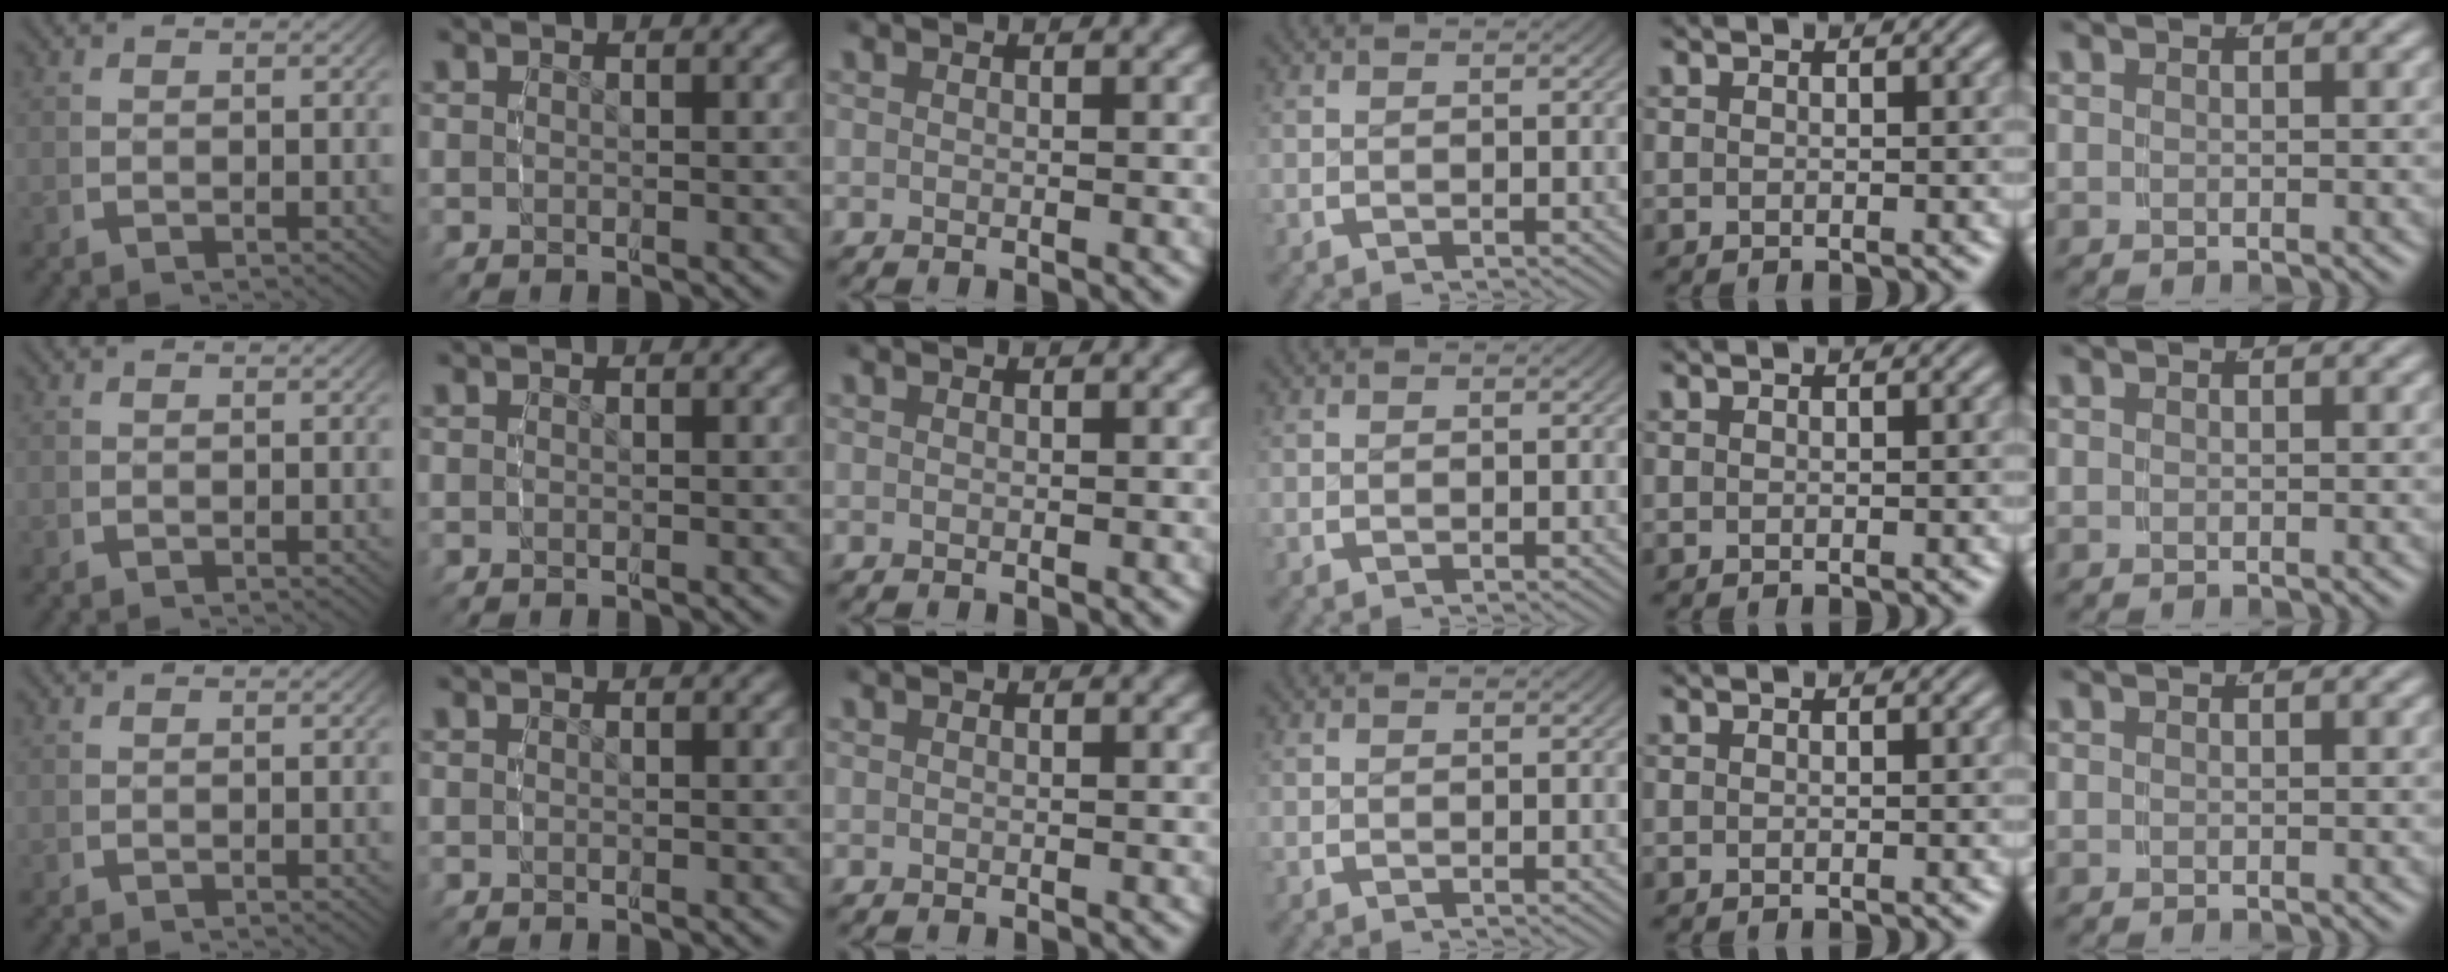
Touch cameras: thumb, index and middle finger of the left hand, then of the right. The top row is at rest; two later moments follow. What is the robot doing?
{"motion": "reach", "object": "shirt"}